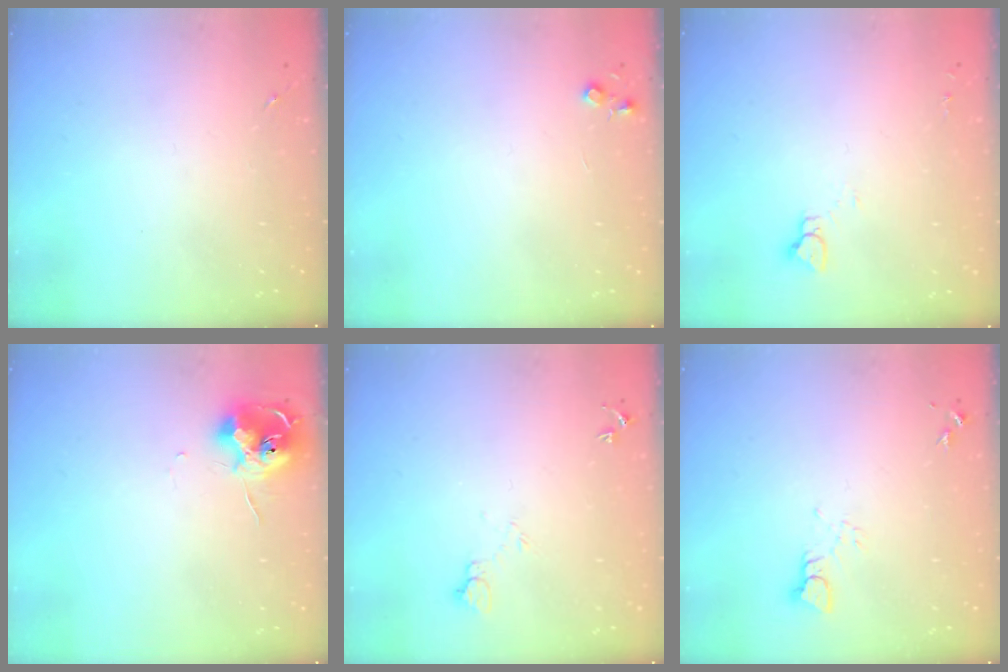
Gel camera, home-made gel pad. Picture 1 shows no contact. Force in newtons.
{"total": 4.4, "press": 4.3, "slide": 0.5}
{"total": 3.6, "press": 3.6, "slide": 0.3}
{"total": 11.1, "press": 11.0, "slide": 0.6}
{"total": 4.2, "press": 4.1, "slide": 0.5}
{"total": 3.3, "press": 3.3, "slide": 0.0}